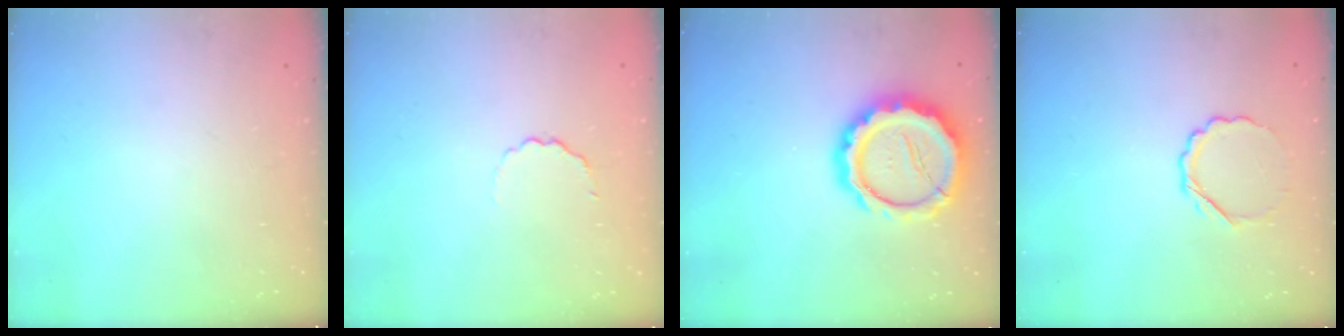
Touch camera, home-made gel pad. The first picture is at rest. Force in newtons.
{"total": 2.6, "press": 2.5, "slide": 0.8}
{"total": 16.3, "press": 16.0, "slide": 3.1}
{"total": 4.7, "press": 4.6, "slide": 1.1}